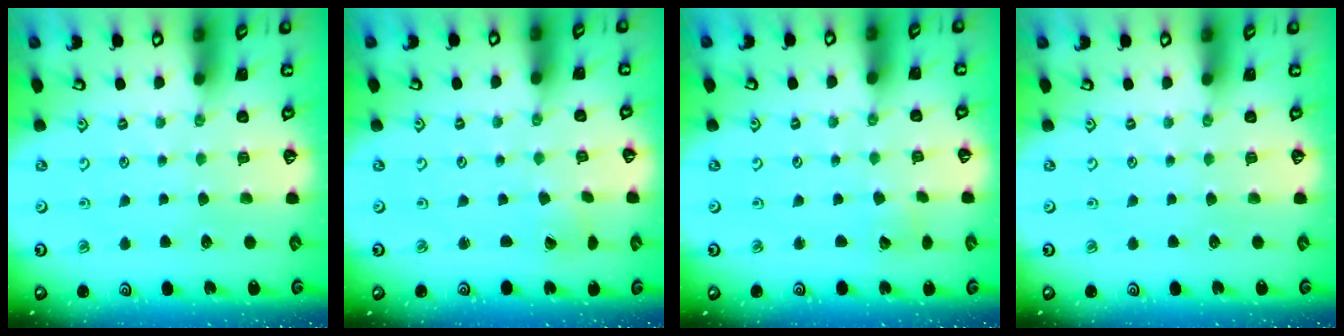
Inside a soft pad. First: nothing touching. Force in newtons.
{"total": 0.6, "press": 0.6, "slide": 0.0}
{"total": 3.4, "press": 3.4, "slide": 0.4}
{"total": 0.0}